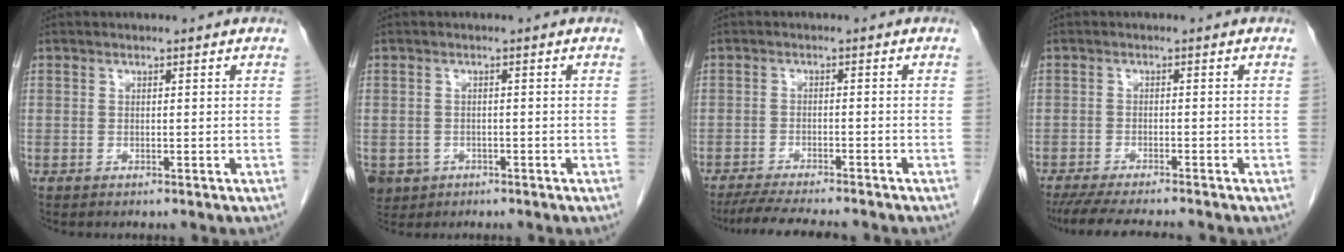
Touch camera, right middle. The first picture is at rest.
{"total": 5.1, "force": [-2.5, 4.2, 1.2], "torque": [-0.027, 0.001, -0.037]}
{"total": 9.5, "force": [-8.4, 1.0, 4.4], "torque": [-0.067, -0.018, -0.127]}
{"total": 9.1, "force": [-8.1, 0.6, 4.3], "torque": [-0.063, -0.020, -0.125]}